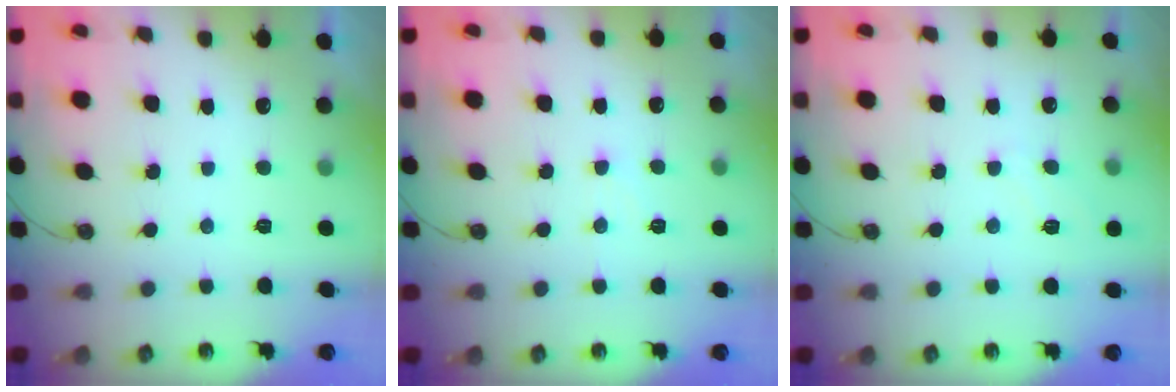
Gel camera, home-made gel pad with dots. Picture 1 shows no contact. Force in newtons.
{"total": 6.1, "press": 6.1, "slide": 0.9}
{"total": 4.5, "press": 4.5, "slide": 0.5}